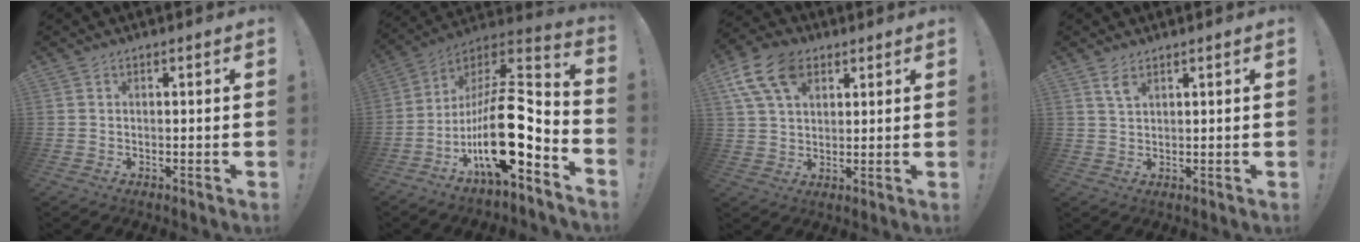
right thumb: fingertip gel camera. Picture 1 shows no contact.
{"total": 21.1, "force": [-5.9, 8.0, 18.6], "torque": [-0.322, 0.021, -0.097]}
{"total": 13.1, "force": [6.1, 8.4, 8.0], "torque": [-0.160, -0.014, 0.118]}
{"total": 3.5, "force": [2.2, 1.6, 2.3], "torque": [-0.040, -0.008, 0.039]}